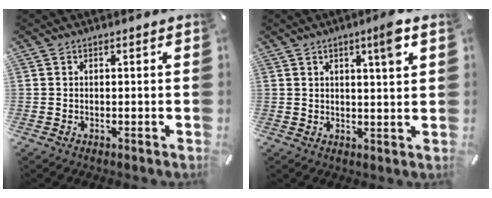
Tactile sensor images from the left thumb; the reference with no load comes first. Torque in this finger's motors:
{"motor_torque": [0.36, 0.10, 0.09, 0.08, 0.05]}